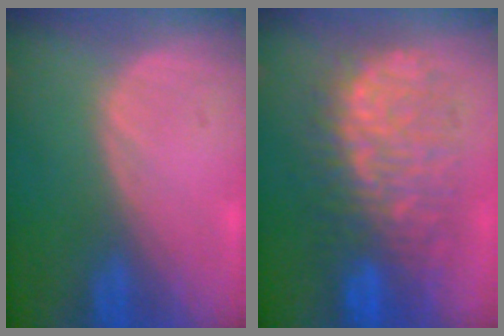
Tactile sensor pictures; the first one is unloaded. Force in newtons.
{"total": 11.6, "press": 11.5, "slide": 1.3}